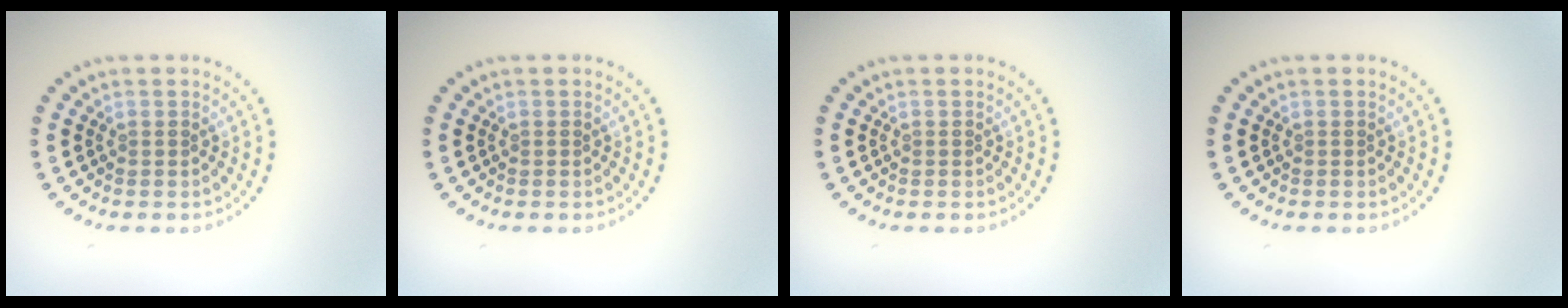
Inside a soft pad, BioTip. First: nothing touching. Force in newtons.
{"total": 0.0}
{"total": 0.0}
{"total": 0.0}